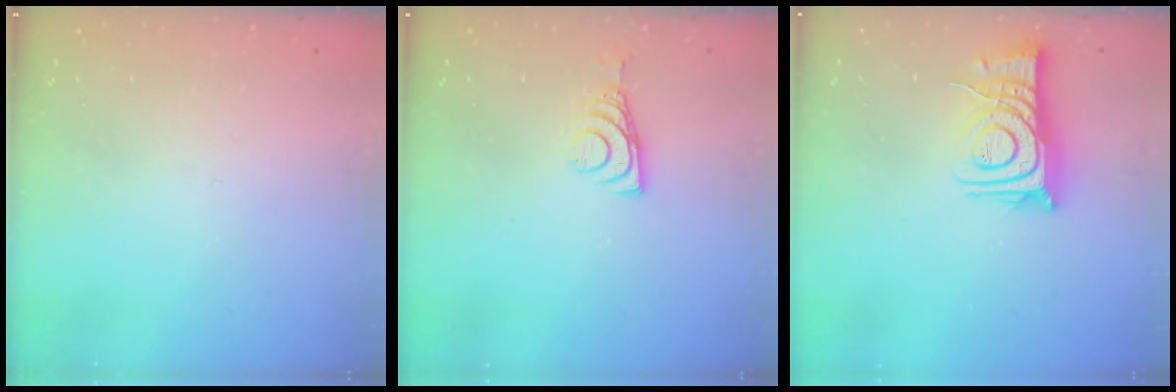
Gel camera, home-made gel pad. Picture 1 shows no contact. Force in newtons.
{"total": 6.7, "press": 6.7, "slide": 0.6}
{"total": 11.3, "press": 11.2, "slide": 1.3}